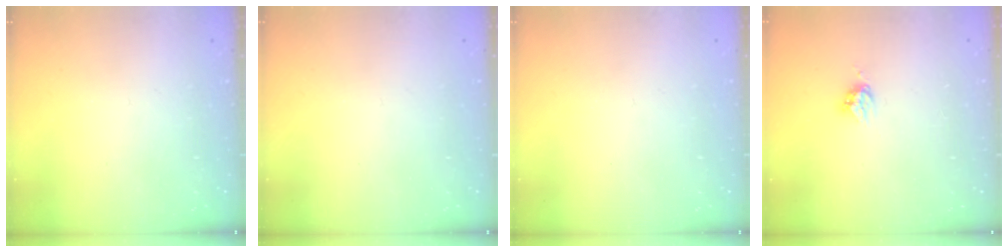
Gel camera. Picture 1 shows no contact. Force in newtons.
{"total": 0.0}
{"total": 0.0}
{"total": 3.9, "press": 3.9, "slide": 0.1}